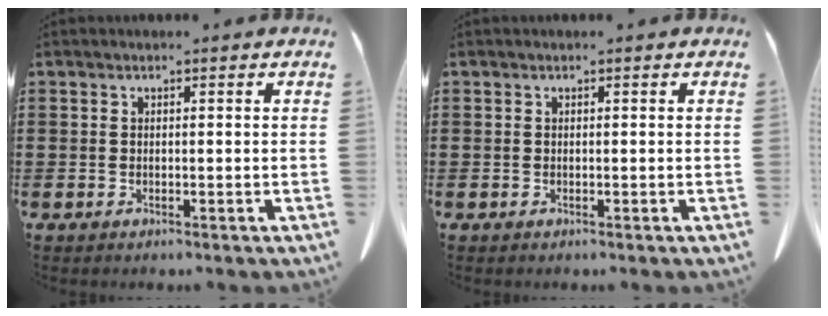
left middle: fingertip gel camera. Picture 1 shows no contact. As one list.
[{"total": 0.0}]